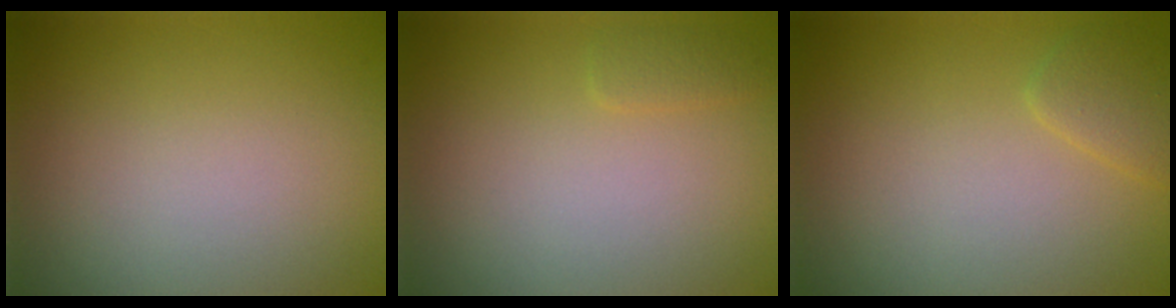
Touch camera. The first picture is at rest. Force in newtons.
{"total": 0.9, "press": 0.9, "slide": 0.1}
{"total": 1.6, "press": 1.6, "slide": 0.1}